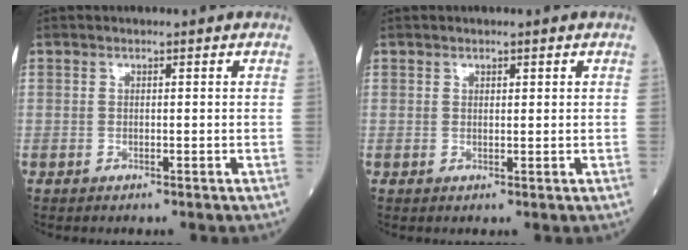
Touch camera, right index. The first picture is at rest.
{"total": 0.7, "force": [0.4, 0.3, 0.4], "torque": [-0.006, -0.002, 0.006]}